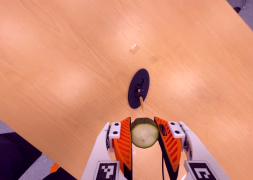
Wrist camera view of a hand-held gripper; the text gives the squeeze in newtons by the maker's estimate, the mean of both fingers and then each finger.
{"total": 11.0, "left": 9.7, "right": 12.2}